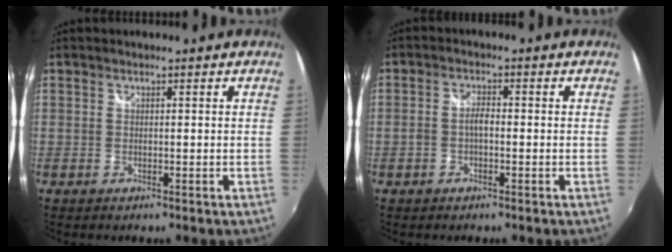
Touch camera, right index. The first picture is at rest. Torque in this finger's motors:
{"motor_torque": [0.06, 0.02, 0.09, 0.05]}